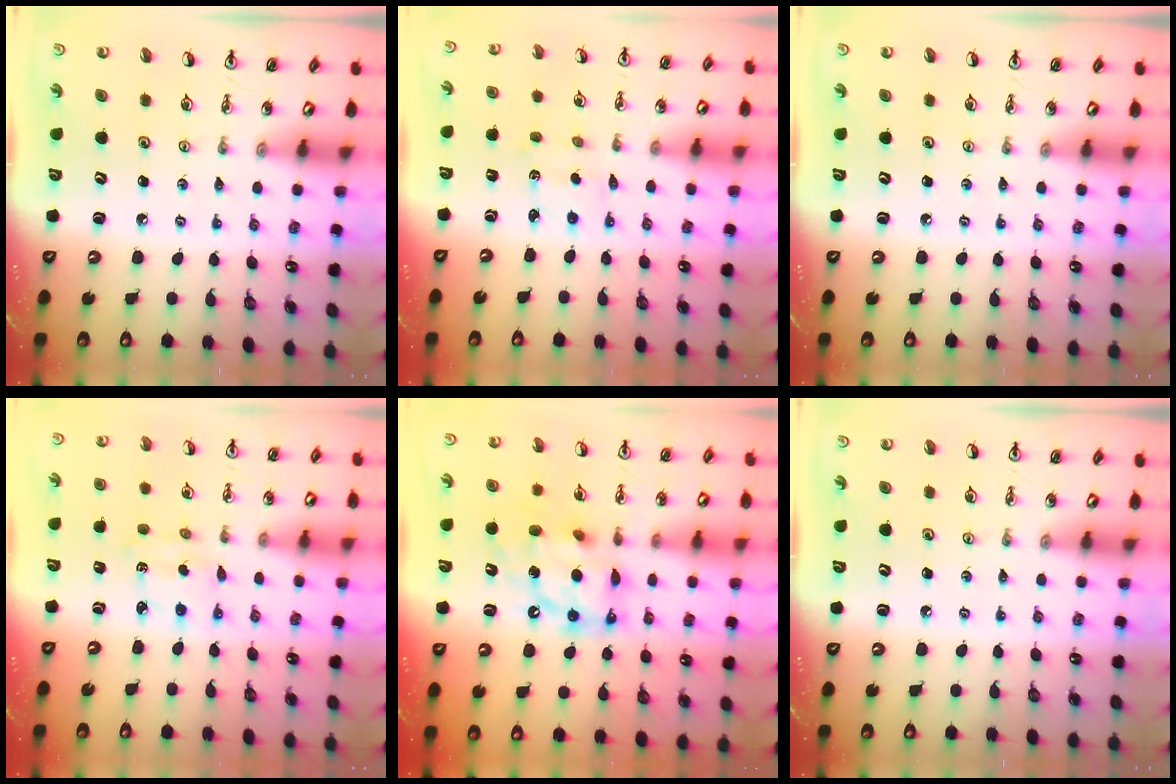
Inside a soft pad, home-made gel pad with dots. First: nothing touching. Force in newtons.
{"total": 1.5, "press": 1.3, "slide": 0.7}
{"total": 0.0}
{"total": 2.0, "press": 1.9, "slide": 0.5}
{"total": 13.3, "press": 13.3, "slide": 1.1}
{"total": 0.0}